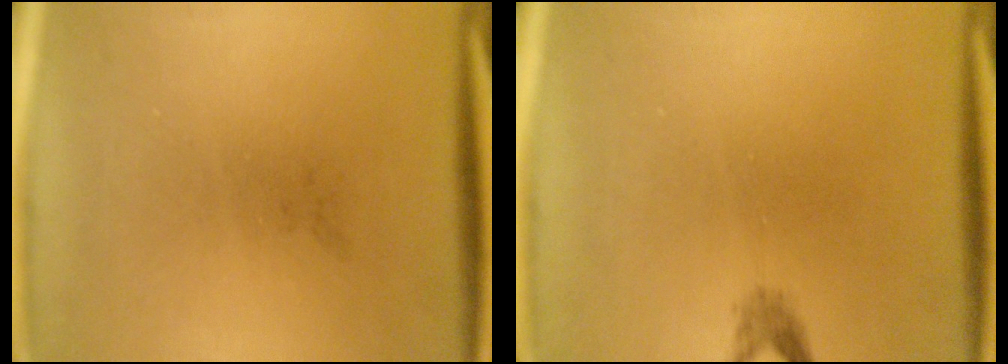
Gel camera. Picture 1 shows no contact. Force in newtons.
{"total": 1.2}